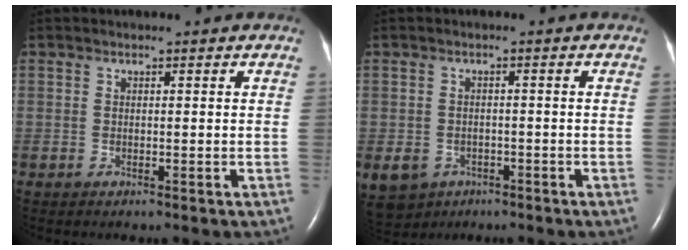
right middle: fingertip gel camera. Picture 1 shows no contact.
{"total": 9.4, "force": [-4.9, 7.5, 2.8], "torque": [-0.087, 0.001, -0.066]}